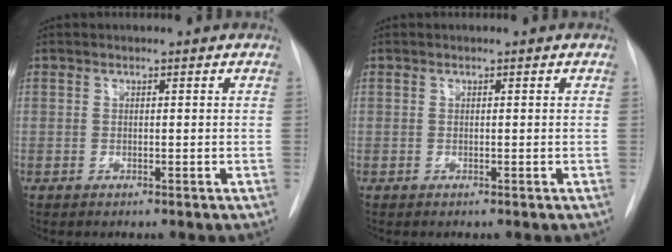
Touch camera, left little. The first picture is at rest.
{"total": 0.0}